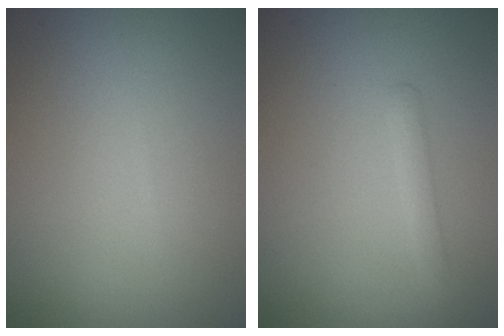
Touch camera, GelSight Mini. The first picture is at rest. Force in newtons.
{"total": 1.6, "press": 1.6, "slide": 0.1}